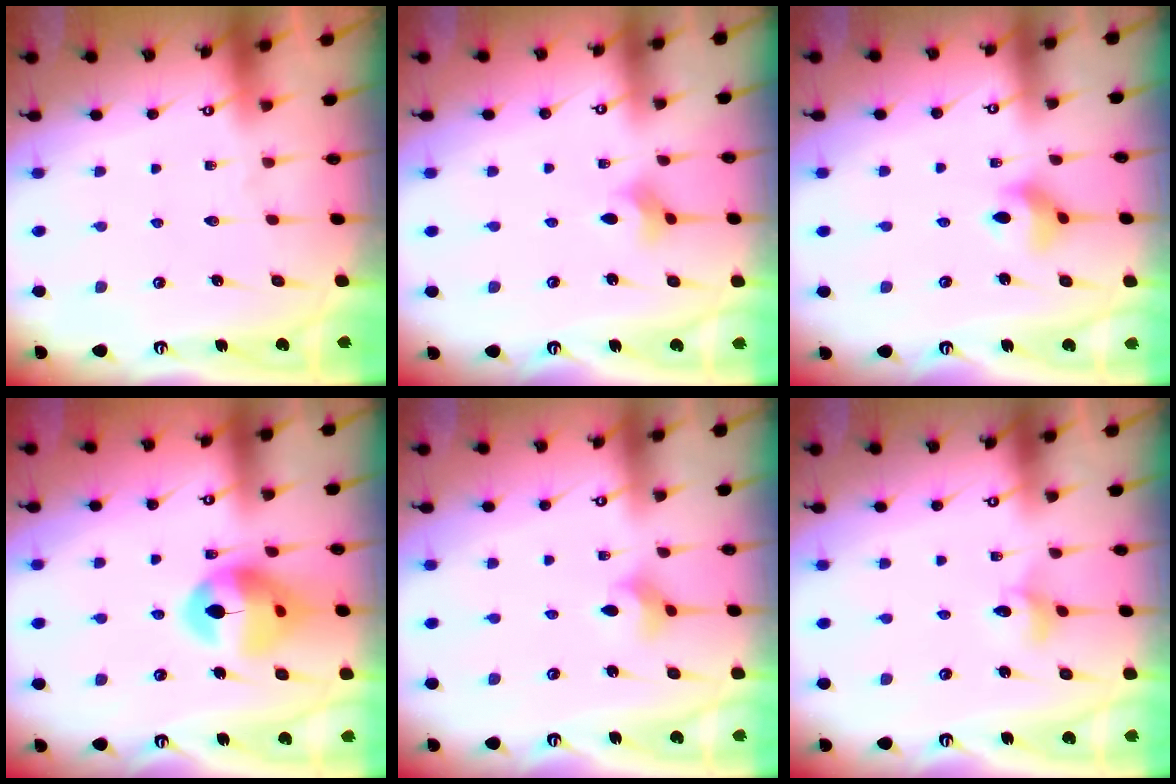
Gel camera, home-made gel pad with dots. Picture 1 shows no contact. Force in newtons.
{"total": 2.8, "press": 2.8, "slide": 0.7}
{"total": 6.1, "press": 6.1, "slide": 0.5}
{"total": 16.3, "press": 16.2, "slide": 2.0}
{"total": 3.6, "press": 3.6, "slide": 0.2}
{"total": 3.6, "press": 3.5, "slide": 0.4}